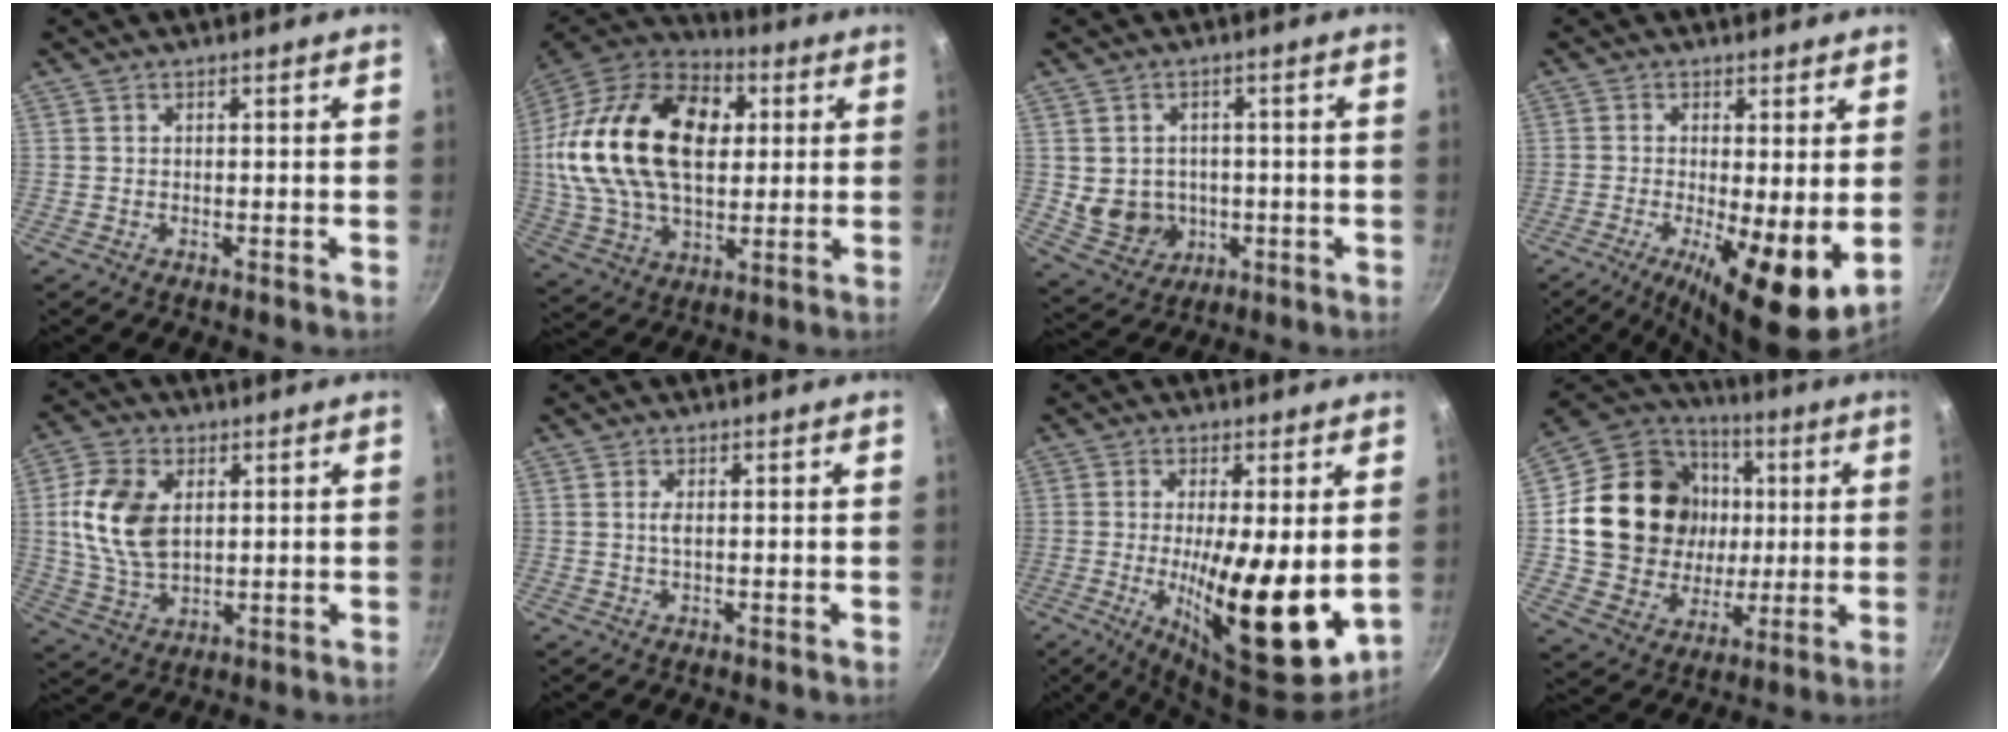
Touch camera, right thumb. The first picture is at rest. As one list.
[{"total": 29.2, "force": [5.1, 18.3, 22.2], "torque": [-0.397, 0.016, 0.083]}, {"total": 8.0, "force": [-0.7, 7.0, 3.8], "torque": [-0.045, 0.003, 0.008]}, {"total": 11.3, "force": [-1.5, 3.0, 10.8], "torque": [-0.173, -0.016, -0.023]}, {"total": 11.9, "force": [2.3, 7.6, 9.0], "torque": [-0.163, -0.011, 0.048]}, {"total": 1.3, "force": [0.1, 0.3, 1.3], "torque": [-0.026, -0.001, 0.002]}, {"total": 16.7, "force": [-0.8, 4.7, 16.0], "torque": [-0.243, -0.026, -0.009]}, {"total": 23.6, "force": [2.6, 19.8, 12.6], "torque": [-0.209, 0.015, 0.056]}]